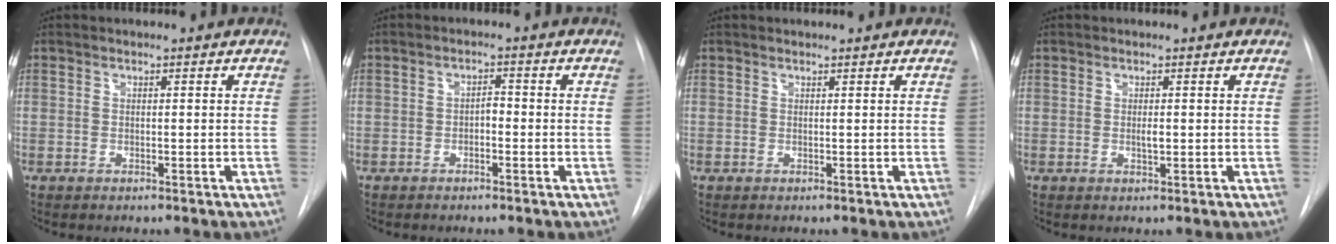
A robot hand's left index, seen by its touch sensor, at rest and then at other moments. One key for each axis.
{"total": 1.6, "fx": -0.6, "fy": 0.8, "fz": 1.3, "tx": -0.015, "ty": 0.006, "tz": -0.013}
{"total": 0.9, "fx": 0.9, "fy": 0.1, "fz": 0.1, "tx": -0.007, "ty": 0.009, "tz": 0.015}
{"total": 0.9, "fx": 0.1, "fy": 0.3, "fz": 0.8, "tx": -0.017, "ty": -0.003, "tz": 0.002}